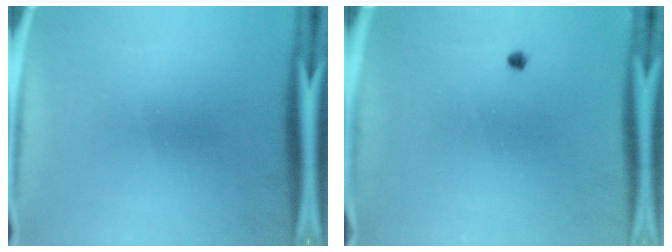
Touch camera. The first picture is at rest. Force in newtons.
{"total": 0.6}